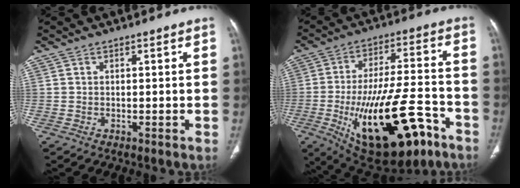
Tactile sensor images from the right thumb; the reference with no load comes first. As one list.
[{"total": 25.1, "force": [-11.0, 10.4, 20.0], "torque": [-0.312, 0.044, -0.153]}]